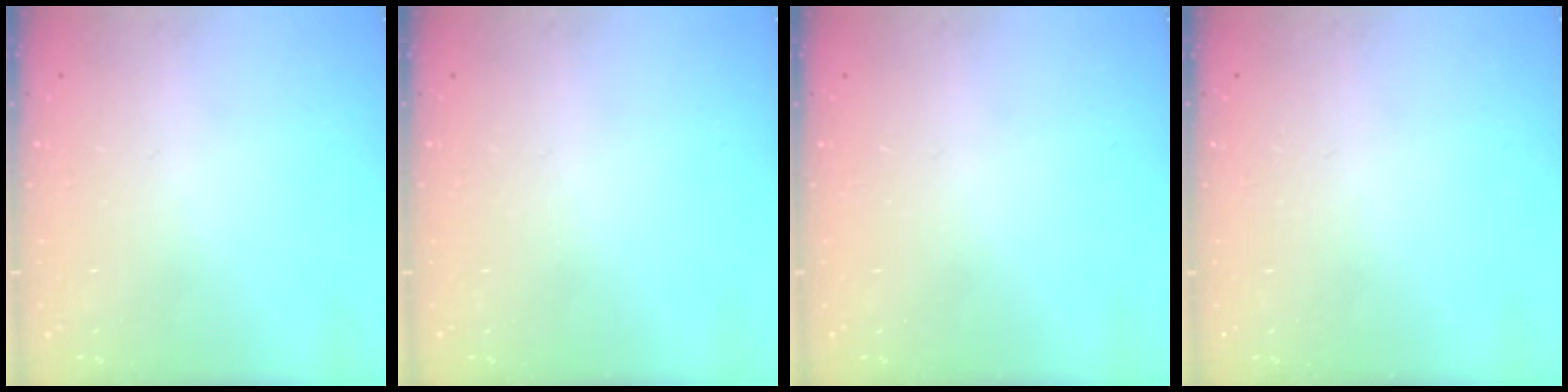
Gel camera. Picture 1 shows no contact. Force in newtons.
{"total": 0.0}
{"total": 0.0}
{"total": 0.0}